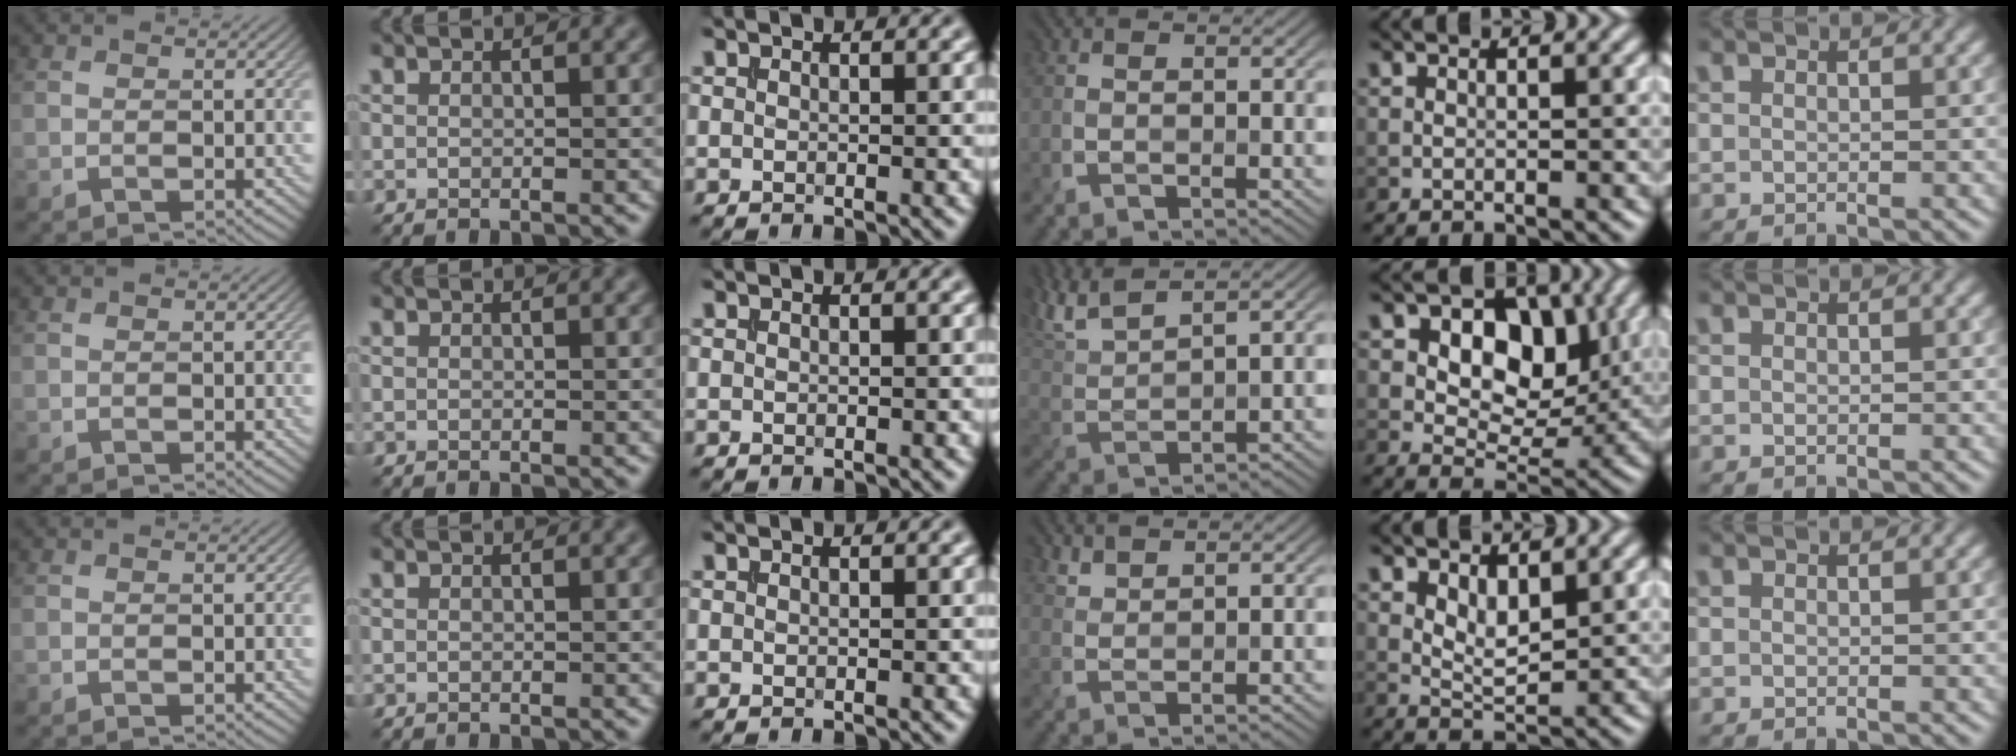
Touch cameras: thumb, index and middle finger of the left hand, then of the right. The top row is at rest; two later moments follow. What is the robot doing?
{"motion": "extract", "object": "file holder"}